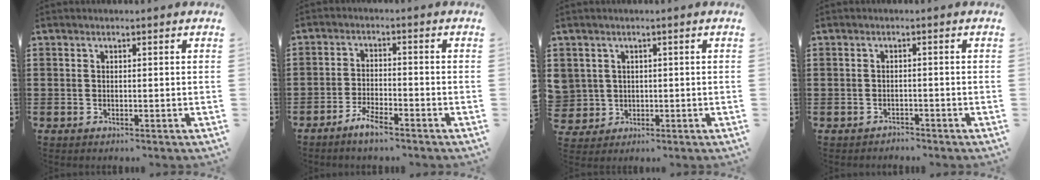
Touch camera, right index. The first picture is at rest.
{"total": 3.4, "force": [-2.9, 0.6, 1.6], "torque": [-0.043, 0.004, -0.060]}
{"total": 2.6, "force": [0.6, 2.5, -0.4], "torque": [-0.006, 0.011, 0.008]}
{"total": 1.2, "force": [-1.2, 0.2, -0.2], "torque": [-0.001, 0.004, -0.029]}